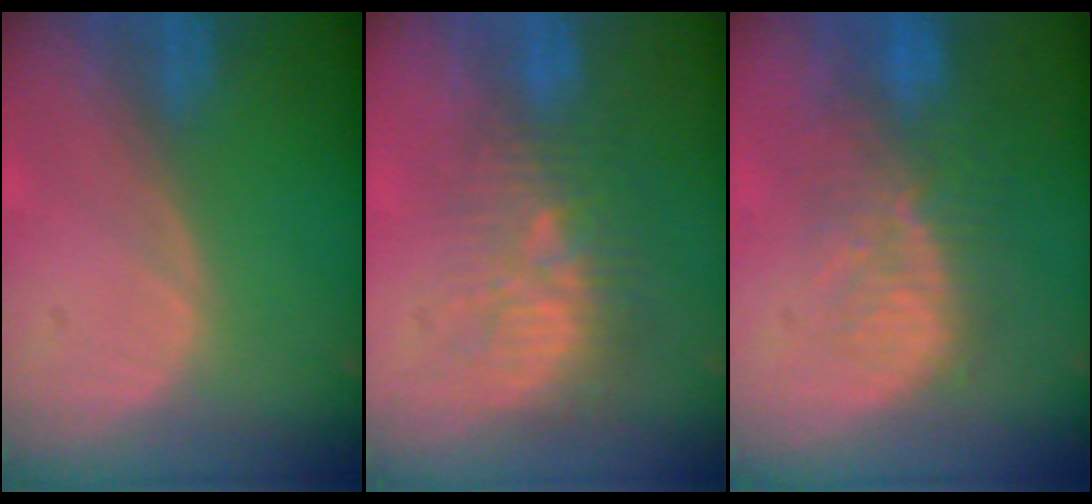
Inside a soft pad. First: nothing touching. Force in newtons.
{"total": 9.8, "press": 8.6, "slide": 4.7}
{"total": 10.0, "press": 8.5, "slide": 5.3}